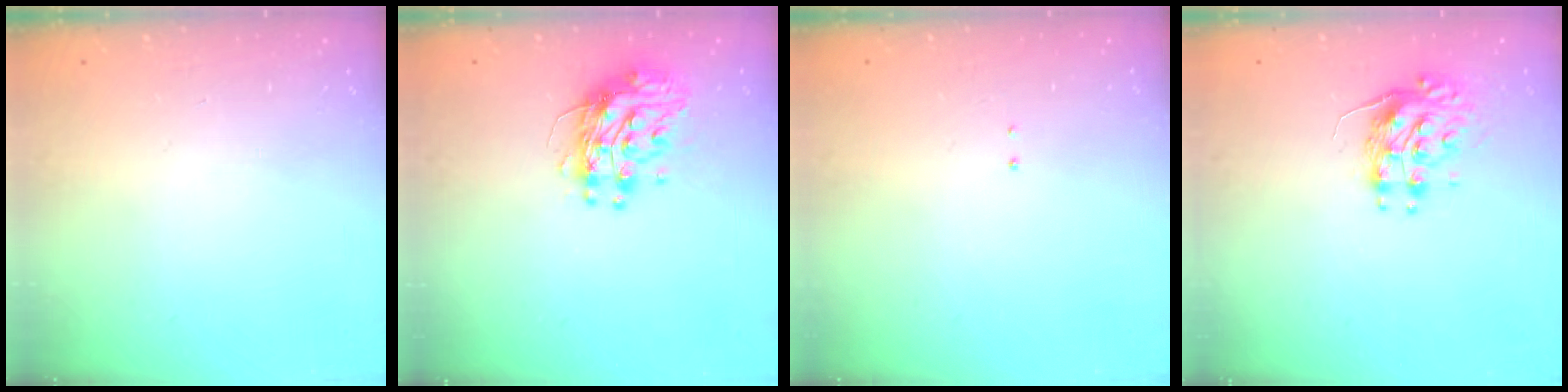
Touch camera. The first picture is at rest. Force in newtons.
{"total": 10.2, "press": 10.2, "slide": 0.8}
{"total": 1.3, "press": 1.2, "slide": 0.6}
{"total": 8.2, "press": 8.2, "slide": 0.3}